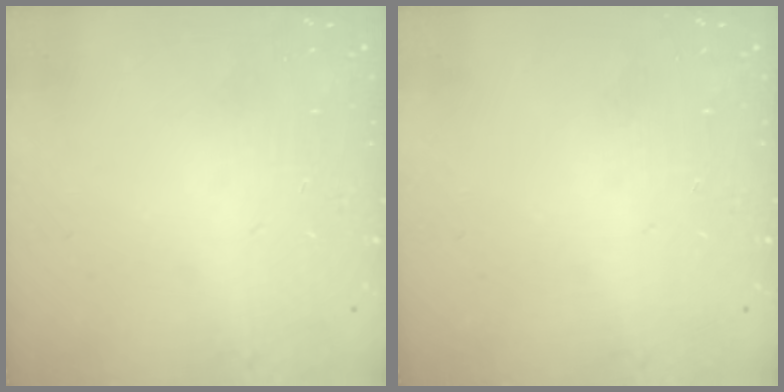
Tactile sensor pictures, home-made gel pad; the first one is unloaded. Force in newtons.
{"total": 0.0}